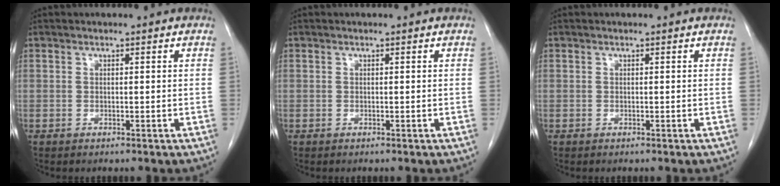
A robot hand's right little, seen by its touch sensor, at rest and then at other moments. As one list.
[{"total": 0.0}, {"total": 0.0}]